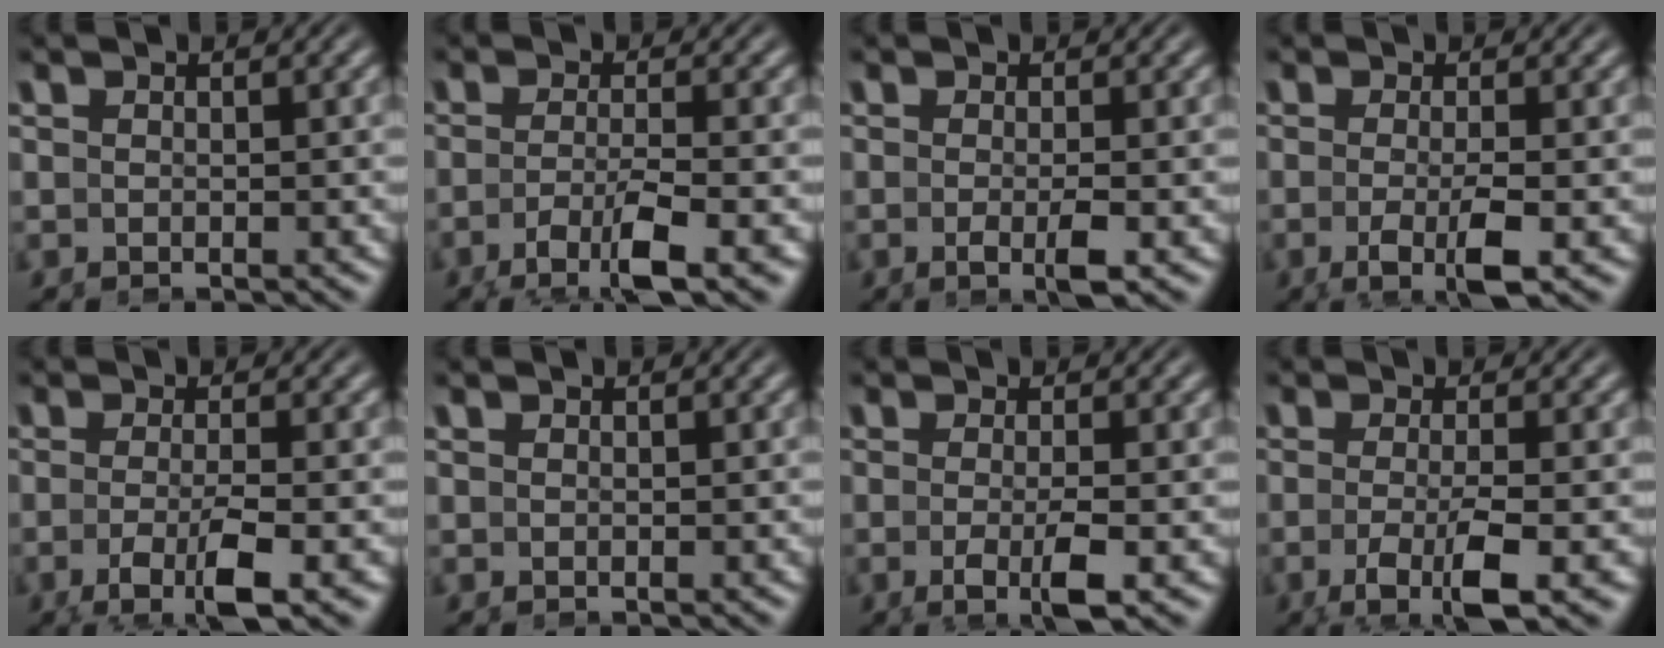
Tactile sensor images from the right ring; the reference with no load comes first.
{"total": 4.2, "force": [-1.8, 1.1, 3.7], "torque": [-0.068, -0.025, -0.014]}
{"total": 2.1, "force": [-0.4, -0.2, 2.1], "torque": [-0.035, -0.008, -0.002]}
{"total": 3.3, "force": [-0.7, 0.4, 3.2], "torque": [-0.054, -0.016, -0.003]}
{"total": 4.1, "force": [-1.4, 0.8, 3.8], "torque": [-0.067, -0.021, -0.010]}
{"total": 0.0}
{"total": 2.9, "force": [-0.6, 0.1, 2.9], "torque": [-0.046, -0.014, -0.002]}
{"total": 4.6, "force": [-1.5, 1.0, 4.2], "torque": [-0.079, -0.024, -0.010]}